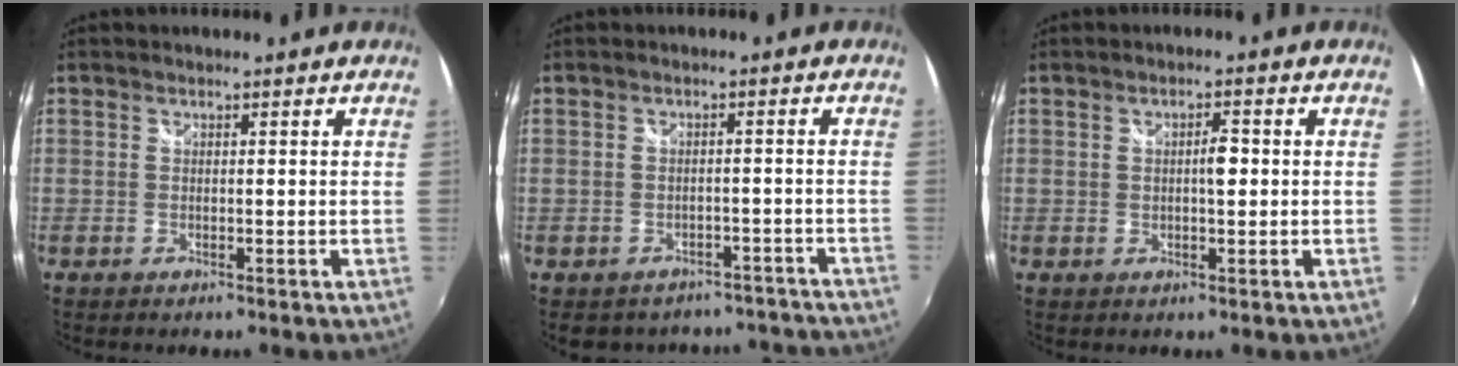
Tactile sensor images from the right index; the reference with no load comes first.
{"total": 11.6, "force": [-10.0, 5.5, 2.2], "torque": [-0.044, 0.020, -0.104]}
{"total": 2.7, "force": [0.2, 1.0, 2.5], "torque": [-0.039, 0.004, 0.003]}